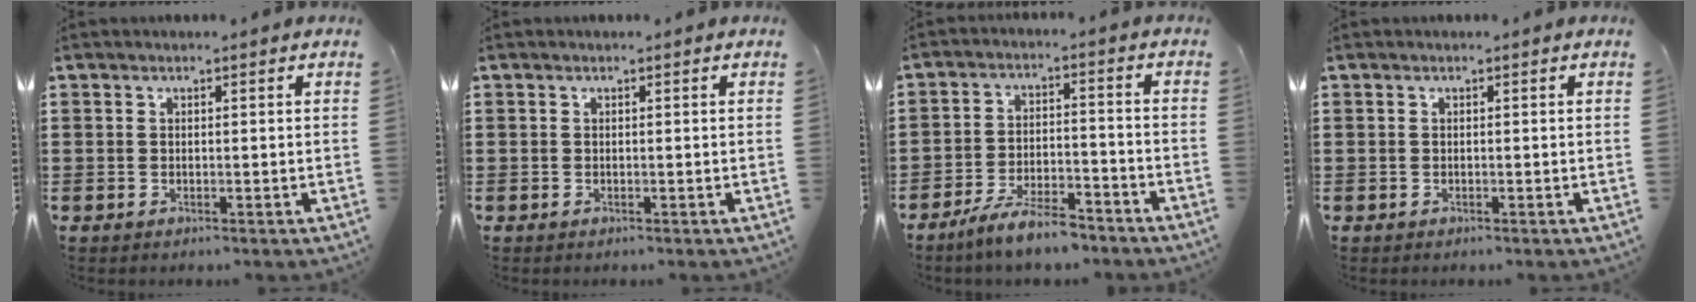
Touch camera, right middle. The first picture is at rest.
{"total": 0.0}
{"total": 7.1, "force": [-6.1, 1.1, 3.5], "torque": [-0.070, 0.003, -0.117]}
{"total": 0.0}